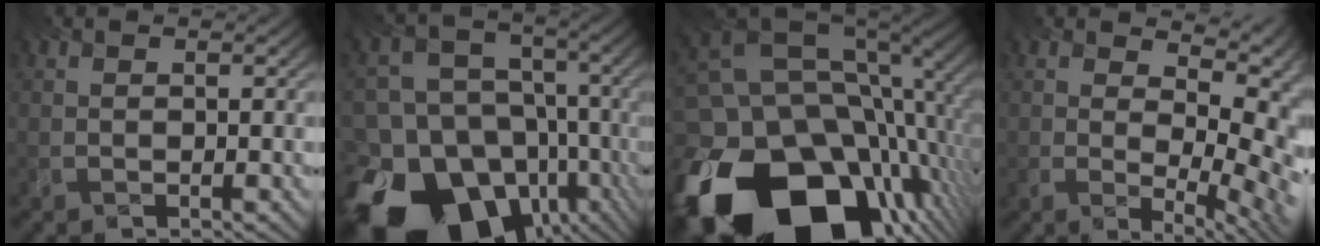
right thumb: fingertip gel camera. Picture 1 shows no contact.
{"total": 24.0, "force": [-15.3, 16.7, 7.9], "torque": [-0.137, -0.057, -0.255]}
{"total": 24.0, "force": [-11.2, 17.0, 12.8], "torque": [-0.252, -0.083, -0.174]}
{"total": 10.1, "force": [4.7, 3.7, 8.2], "torque": [-0.133, -0.002, 0.077]}